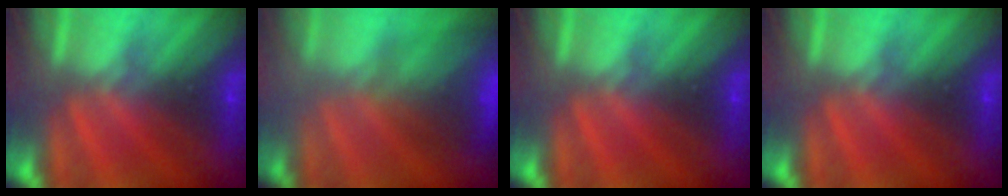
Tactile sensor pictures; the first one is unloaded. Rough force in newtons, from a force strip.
{"total": 11.8}
{"total": 0.0}
{"total": 0.0}